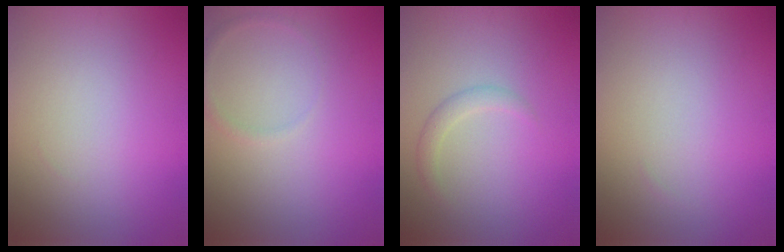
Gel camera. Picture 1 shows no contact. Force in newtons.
{"total": 0.8, "press": 0.8, "slide": 0.0}
{"total": 1.5, "press": 1.5, "slide": 0.1}
{"total": 0.0}